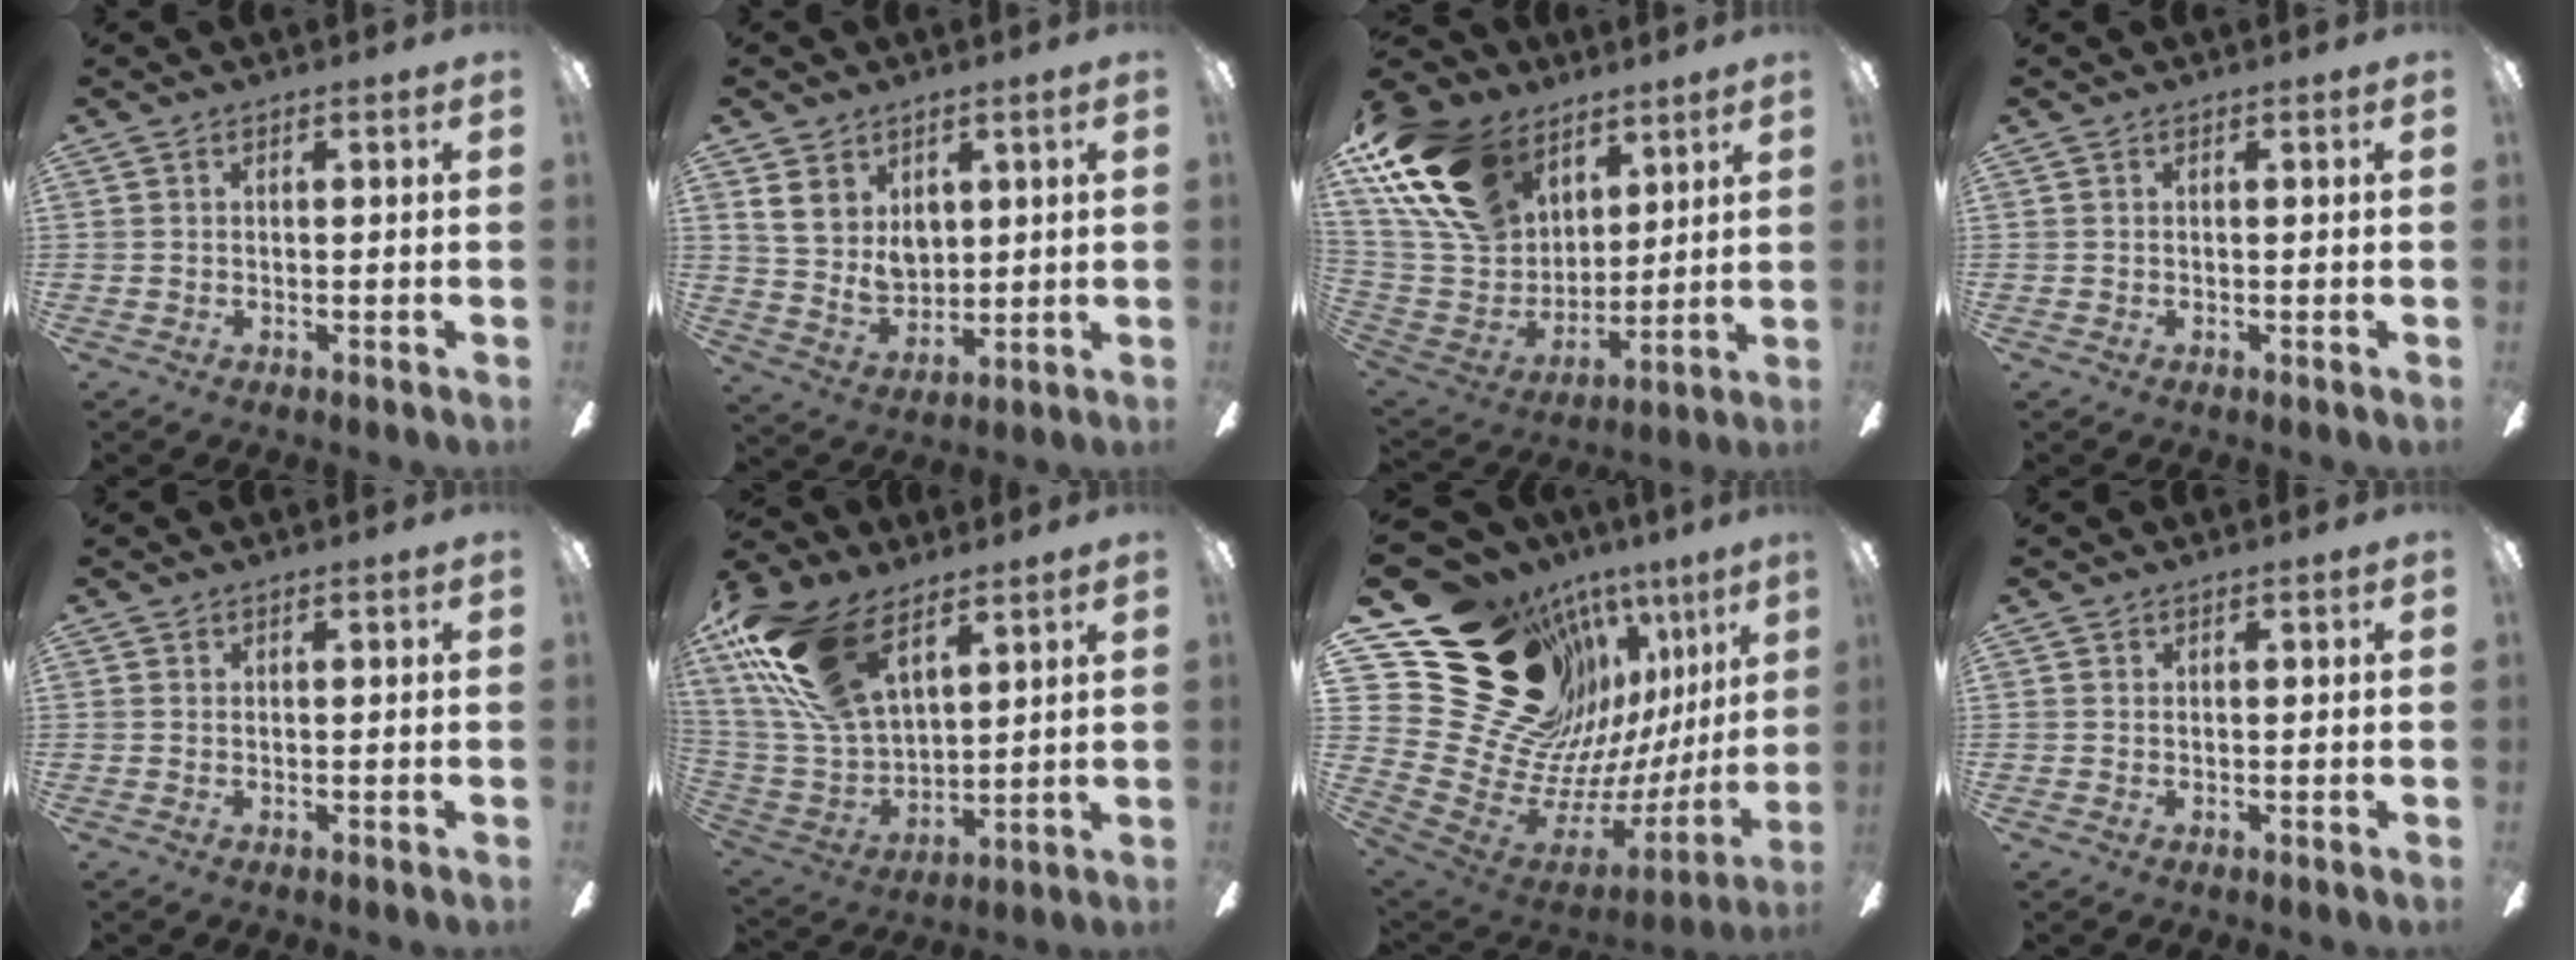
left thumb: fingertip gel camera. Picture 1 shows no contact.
{"total": 9.8, "force": [5.1, 7.0, 4.5], "torque": [-0.093, -0.023, 0.100]}
{"total": 22.6, "force": [12.5, 14.7, 11.7], "torque": [-0.269, -0.044, 0.236]}
{"total": 0.0}
{"total": 0.0}
{"total": 22.7, "force": [13.0, 11.4, 14.7], "torque": [-0.334, -0.041, 0.236]}
{"total": 25.2, "force": [15.6, 15.4, 12.5], "torque": [-0.201, -0.158, 0.345]}
{"total": 0.0}